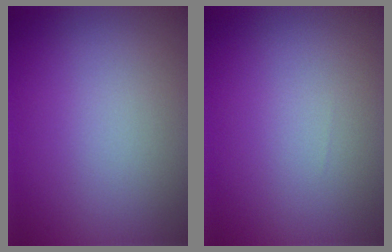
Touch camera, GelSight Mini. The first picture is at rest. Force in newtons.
{"total": 0.0}